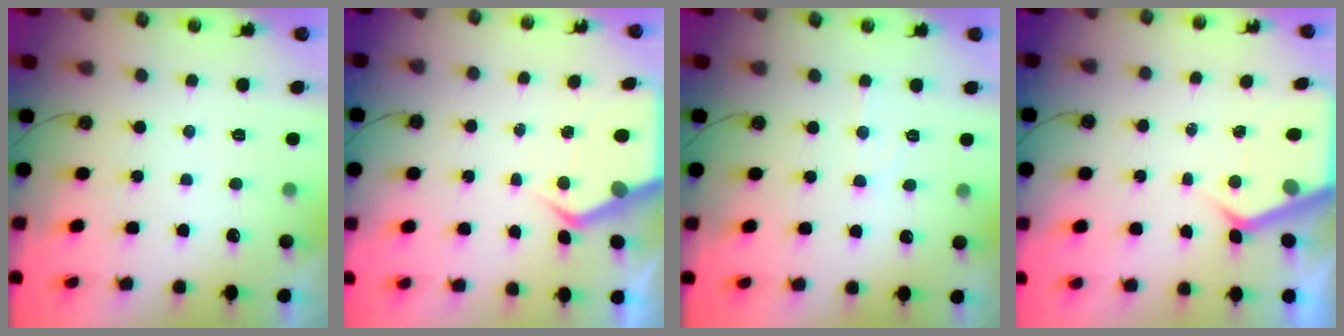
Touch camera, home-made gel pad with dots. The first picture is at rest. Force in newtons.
{"total": 5.3, "press": 5.3, "slide": 0.5}
{"total": 5.2, "press": 5.2, "slide": 0.5}
{"total": 5.9, "press": 5.9, "slide": 0.5}